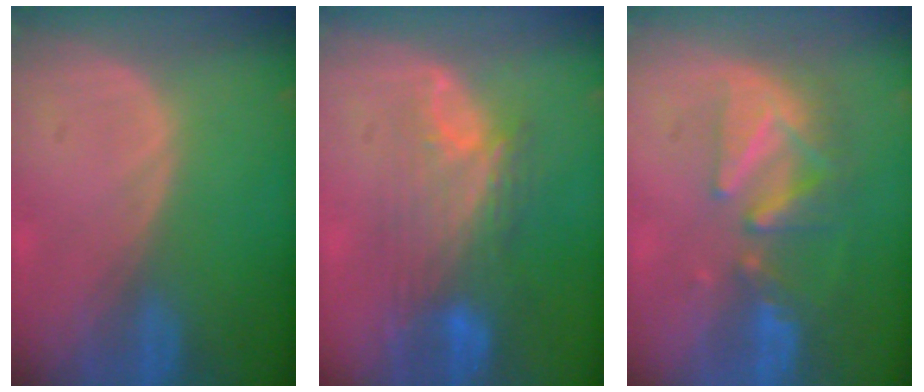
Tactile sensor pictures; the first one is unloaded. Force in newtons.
{"total": 9.0, "press": 8.0, "slide": 4.1}
{"total": 8.4, "press": 7.8, "slide": 3.2}